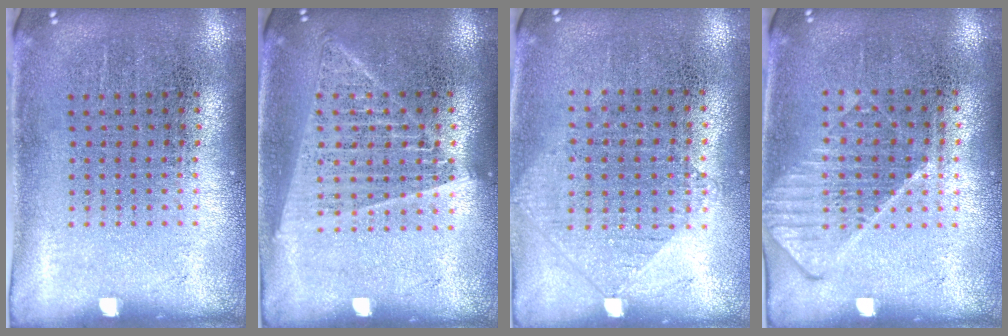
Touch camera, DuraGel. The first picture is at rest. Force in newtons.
{"total": 1.4, "press": 1.3, "slide": 0.5}
{"total": 0.9, "press": 0.9, "slide": 0.3}
{"total": 1.1, "press": 1.0, "slide": 0.5}